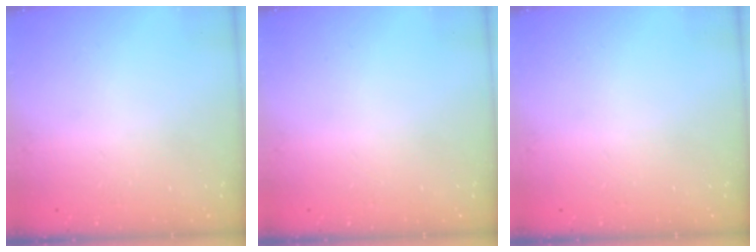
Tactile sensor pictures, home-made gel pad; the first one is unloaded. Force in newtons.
{"total": 0.0}
{"total": 0.0}